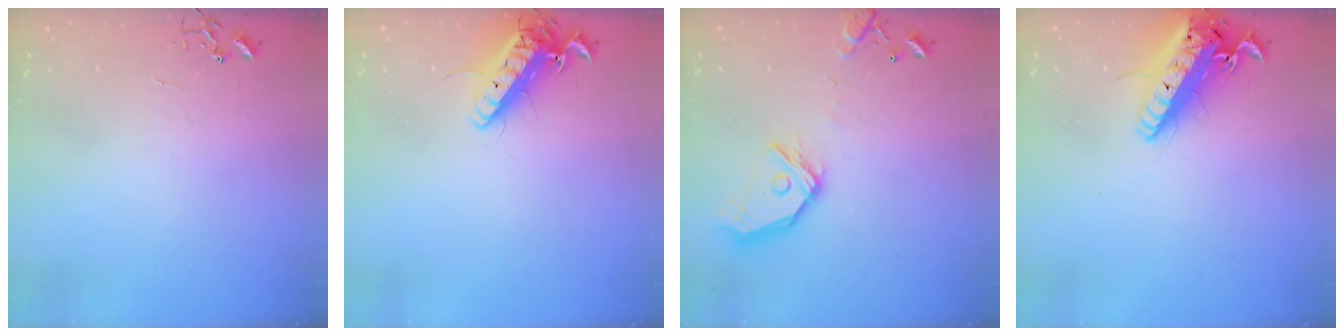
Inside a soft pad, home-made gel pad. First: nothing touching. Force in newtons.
{"total": 15.0, "press": 14.8, "slide": 2.4}
{"total": 14.2, "press": 14.1, "slide": 2.1}
{"total": 19.8, "press": 19.4, "slide": 4.0}